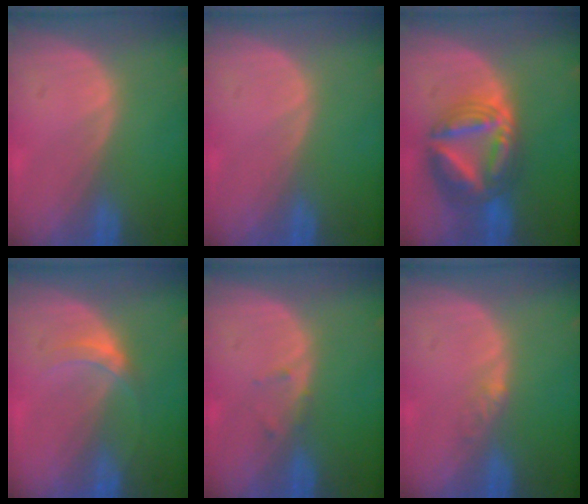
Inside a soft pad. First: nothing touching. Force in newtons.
{"total": 0.0}
{"total": 8.8, "press": 8.8, "slide": 0.8}
{"total": 3.2, "press": 2.8, "slide": 1.6}
{"total": 0.8, "press": 0.8, "slide": 0.2}
{"total": 1.6, "press": 1.3, "slide": 0.9}